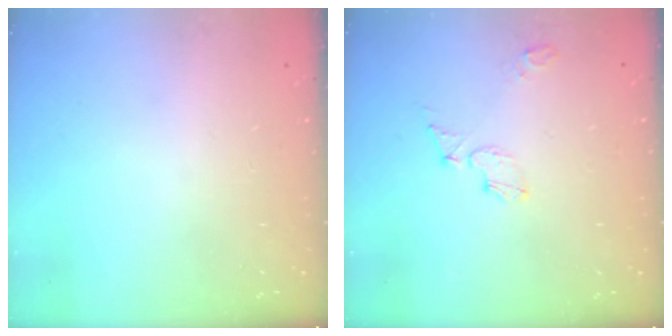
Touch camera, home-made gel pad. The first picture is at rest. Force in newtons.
{"total": 4.7, "press": 4.7, "slide": 0.5}